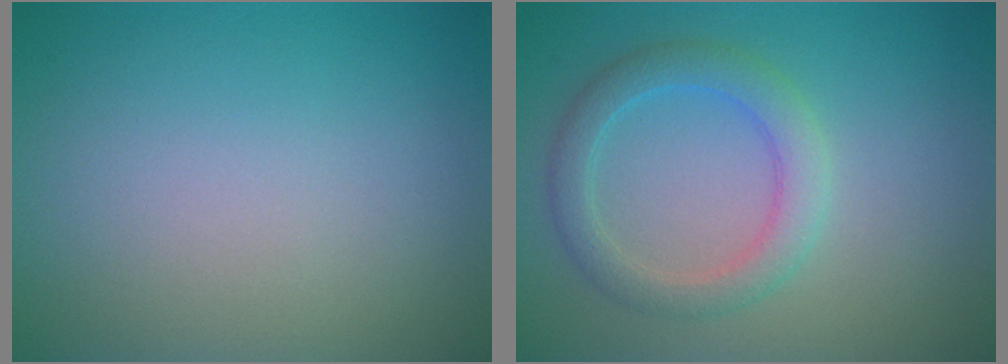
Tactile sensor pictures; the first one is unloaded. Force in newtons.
{"total": 3.1, "press": 3.1, "slide": 0.1}